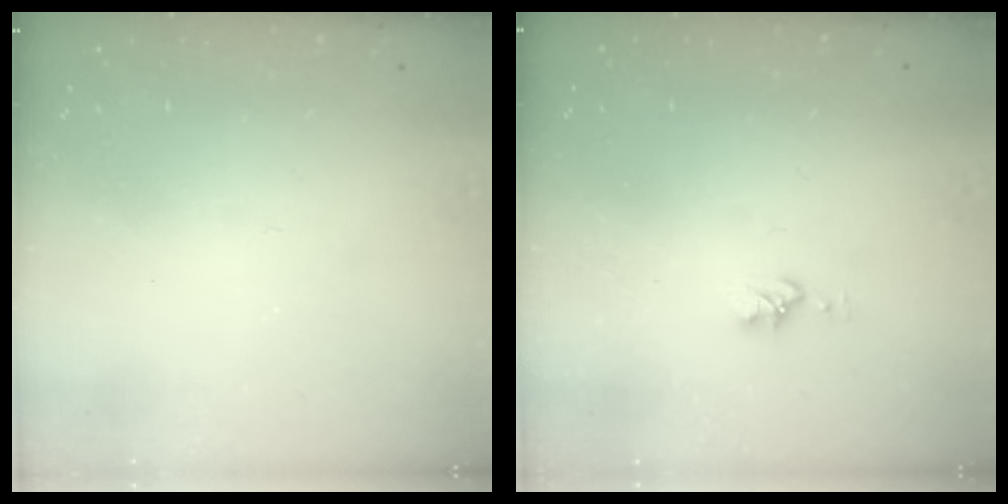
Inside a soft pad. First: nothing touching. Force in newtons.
{"total": 3.0, "press": 3.0, "slide": 0.4}